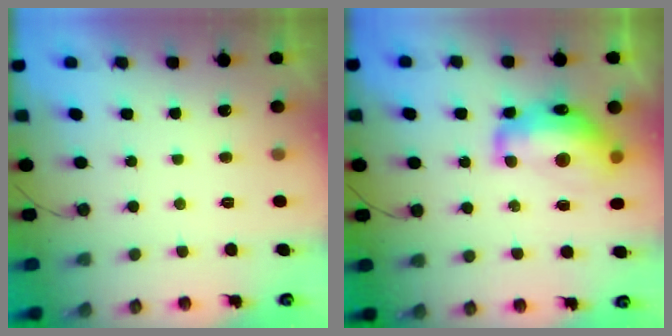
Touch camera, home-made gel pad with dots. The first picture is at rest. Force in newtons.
{"total": 16.1, "press": 16.0, "slide": 1.5}